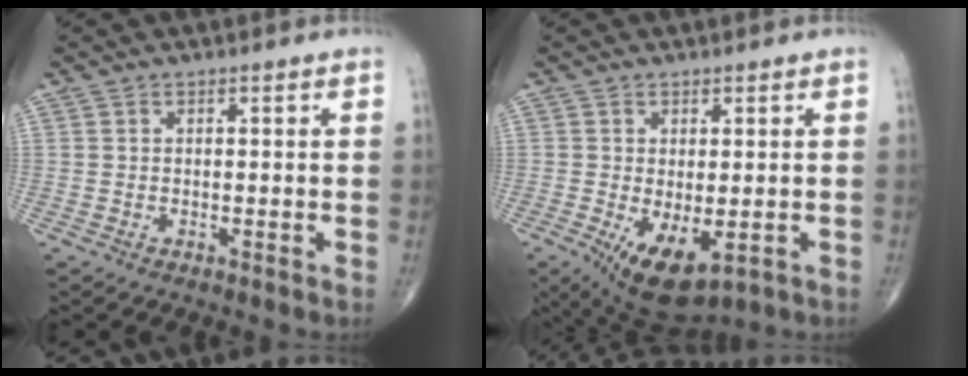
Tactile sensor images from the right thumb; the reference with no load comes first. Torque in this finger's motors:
{"motor_torque": [-0.12, 0.82, 0.55, 0.30, 0.24]}